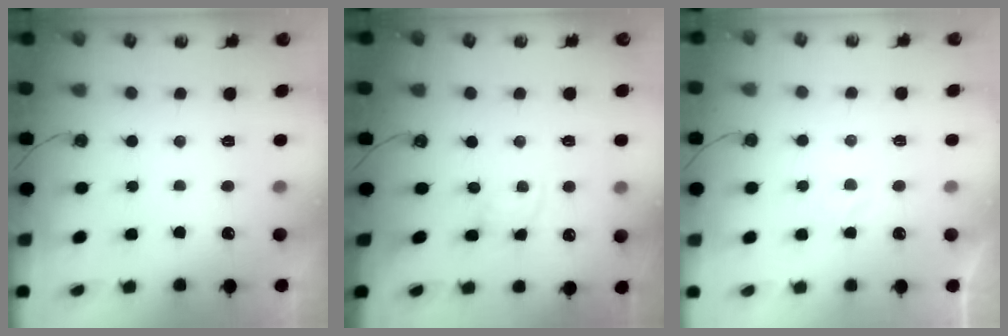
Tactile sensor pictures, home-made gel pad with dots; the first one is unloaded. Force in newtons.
{"total": 1.9, "press": 1.8, "slide": 0.3}
{"total": 2.3, "press": 2.3, "slide": 0.4}